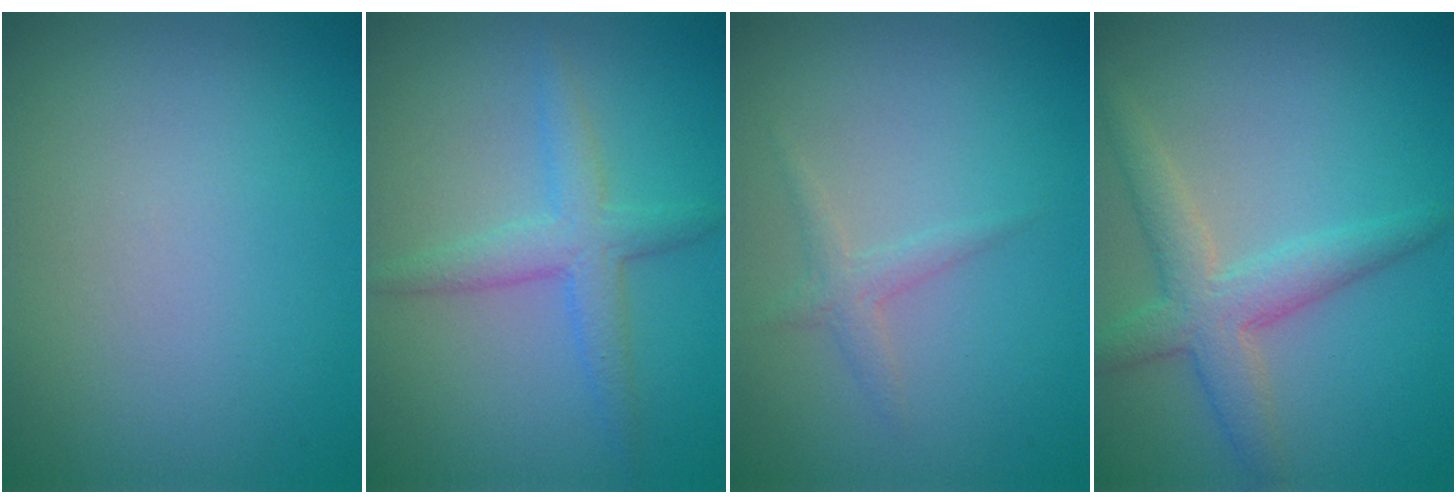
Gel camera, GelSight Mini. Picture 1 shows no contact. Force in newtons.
{"total": 2.9, "press": 2.9, "slide": 0.2}
{"total": 1.4, "press": 1.4, "slide": 0.0}
{"total": 3.9, "press": 3.8, "slide": 0.3}